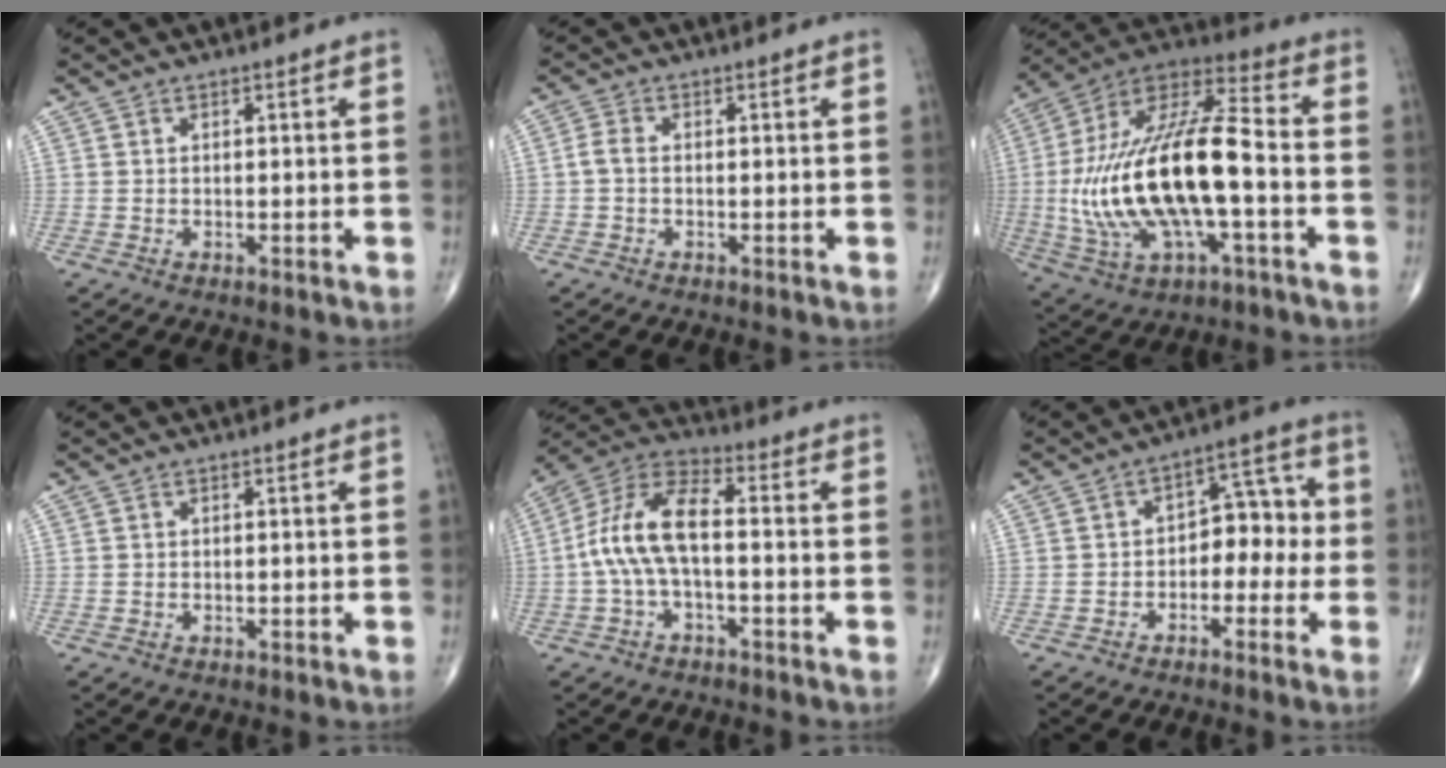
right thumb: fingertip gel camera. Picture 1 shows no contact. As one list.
[{"total": 2.1, "force": [-0.3, 1.3, 1.6], "torque": [-0.033, 0.003, -0.012]}, {"total": 25.9, "force": [-3.5, 10.1, 23.6], "torque": [-0.484, 0.034, -0.053]}, {"total": 0.0}, {"total": 11.4, "force": [-1.2, 5.0, 10.2], "torque": [-0.211, 0.044, -0.031]}, {"total": 8.0, "force": [-1.3, 5.2, 5.9], "torque": [-0.043, 0.040, -0.033]}]